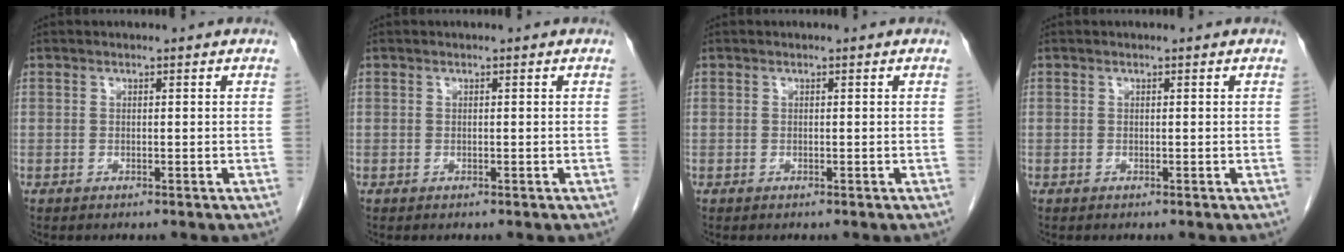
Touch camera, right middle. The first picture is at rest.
{"total": 0.0}
{"total": 0.0}
{"total": 0.0}